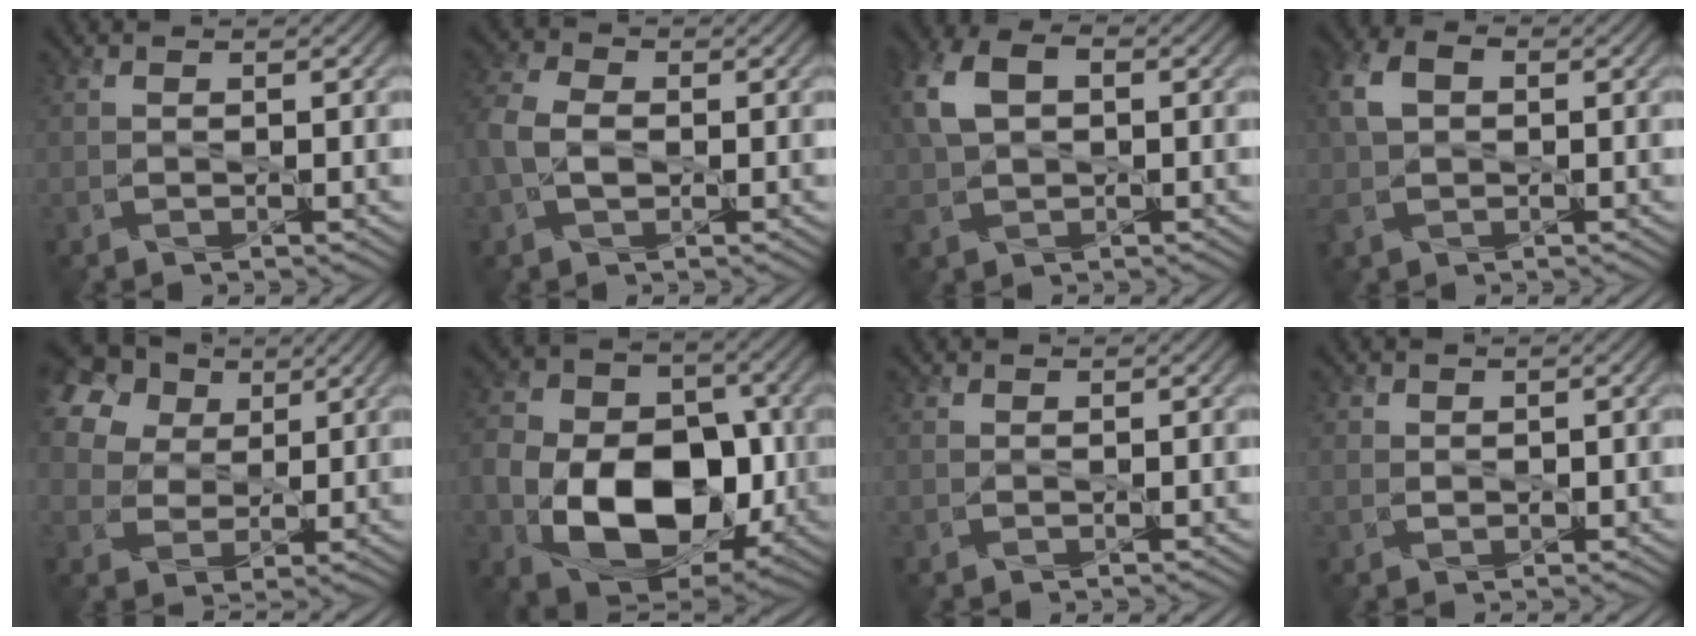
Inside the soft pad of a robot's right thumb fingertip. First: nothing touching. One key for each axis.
{"total": 5.5, "fx": -0.5, "fy": 3.8, "fz": 3.9, "tx": -0.102, "ty": -0.001, "tz": -0.018}
{"total": 7.9, "fx": 1.5, "fy": 5.3, "fz": 5.7, "tx": -0.146, "ty": 0.008, "tz": 0.020}
{"total": 6.5, "fx": 0.9, "fy": 4.6, "fz": 4.5, "tx": -0.116, "ty": 0.005, "tz": 0.009}
{"total": 18.9, "fx": 9.9, "fy": 13.7, "fz": 8.5, "tx": -0.269, "ty": 0.050, "tz": 0.192}
{"total": 15.8, "fx": -4.0, "fy": 10.9, "fz": 10.8, "tx": -0.202, "ty": -0.035, "tz": -0.070}
{"total": 0.0}
{"total": 1.1, "fx": 0.3, "fy": 1.1, "fz": 0.4, "tx": -0.009, "ty": -0.004, "tz": 0.003}